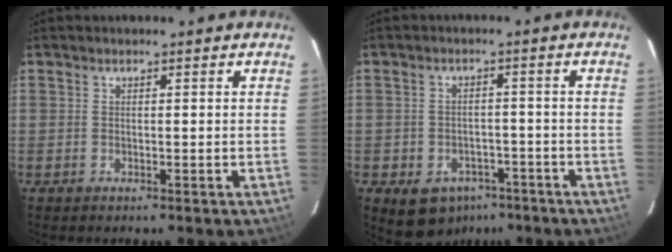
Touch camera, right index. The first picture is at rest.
{"total": 8.5, "force": [-4.9, 6.2, 2.9], "torque": [-0.062, 0.014, -0.048]}